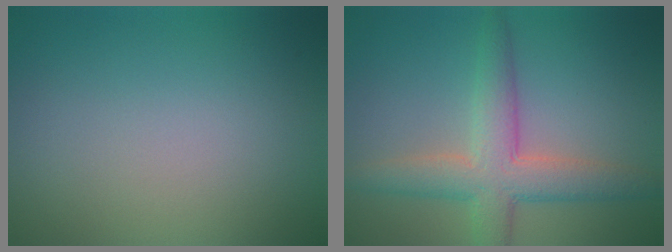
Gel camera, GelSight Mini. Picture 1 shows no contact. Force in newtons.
{"total": 5.4, "press": 5.4, "slide": 0.2}